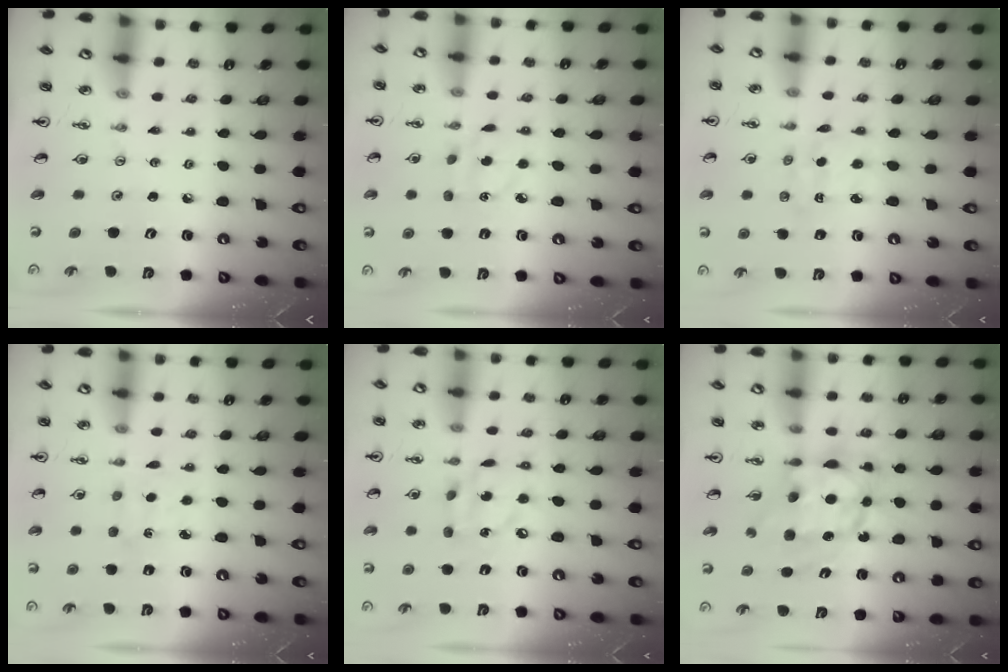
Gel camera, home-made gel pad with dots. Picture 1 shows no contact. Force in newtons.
{"total": 3.3, "press": 3.3, "slide": 0.5}
{"total": 1.8, "press": 1.6, "slide": 0.6}
{"total": 4.3, "press": 4.3, "slide": 0.3}
{"total": 9.3, "press": 9.3, "slide": 0.5}
{"total": 10.8, "press": 10.7, "slide": 1.0}